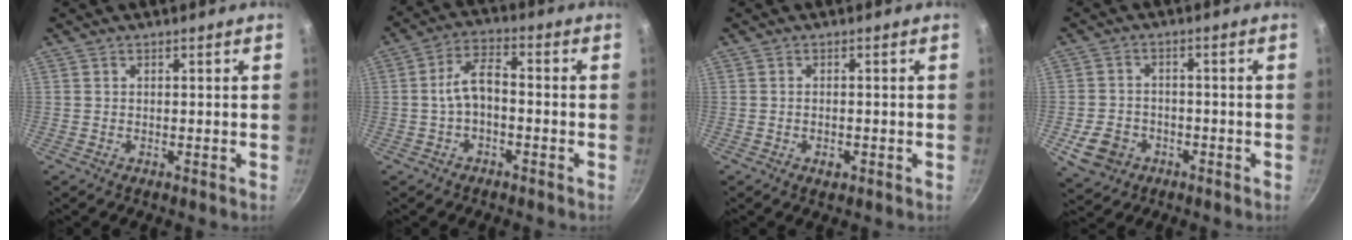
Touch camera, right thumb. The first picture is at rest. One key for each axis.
{"total": 6.6, "fx": -1.4, "fy": 3.5, "fz": 5.4, "tx": -0.096, "ty": 0.036, "tz": -0.031}
{"total": 1.9, "fx": -0.7, "fy": 1.0, "fz": 1.4, "tx": -0.024, "ty": 0.001, "tz": -0.013}
{"total": 7.2, "fx": -2.9, "fy": 5.7, "fz": 3.4, "tx": -0.058, "ty": 0.024, "tz": -0.046}